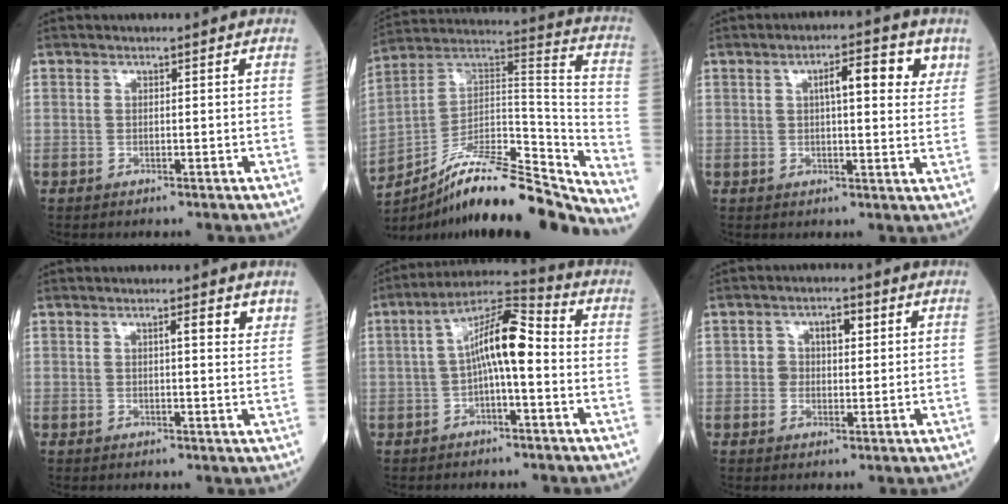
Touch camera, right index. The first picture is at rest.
{"total": 21.7, "force": [-18.7, 1.8, 10.8], "torque": [-0.162, 0.034, -0.315]}
{"total": 7.4, "force": [3.0, 1.9, 6.5], "torque": [-0.090, 0.010, 0.037]}
{"total": 3.2, "force": [2.0, 0.4, 2.5], "torque": [-0.032, -0.004, 0.025]}
{"total": 9.6, "force": [-0.3, 2.1, 9.4], "torque": [-0.163, 0.033, -0.011]}
{"total": 4.2, "force": [1.2, 2.7, 2.9], "torque": [-0.043, 0.014, 0.021]}